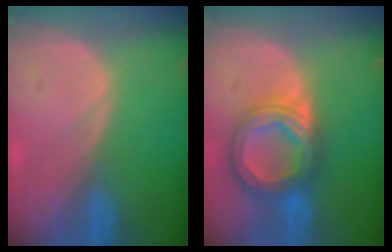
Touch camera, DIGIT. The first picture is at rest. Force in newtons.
{"total": 8.6, "press": 8.6, "slide": 0.7}